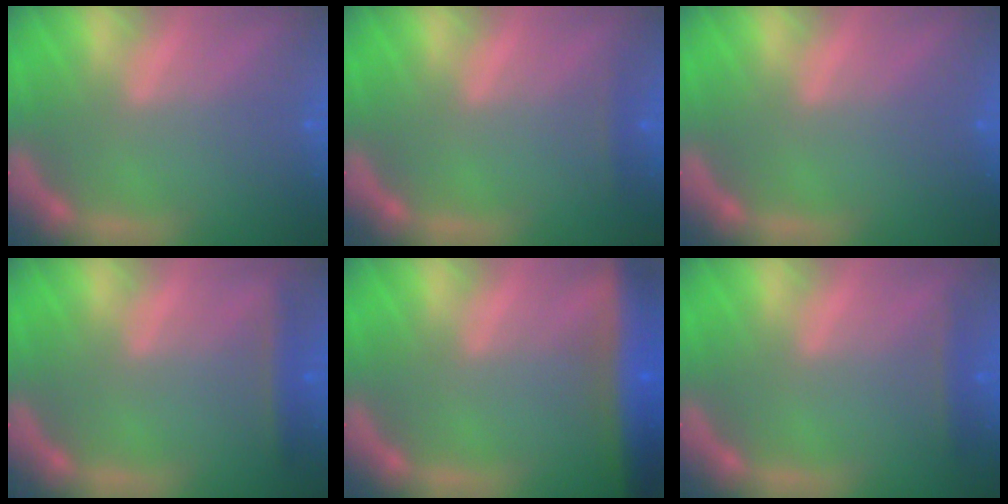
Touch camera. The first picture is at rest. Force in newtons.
{"total": 0.9}
{"total": 0.0}
{"total": 1.9}
{"total": 8.0}
{"total": 1.4}